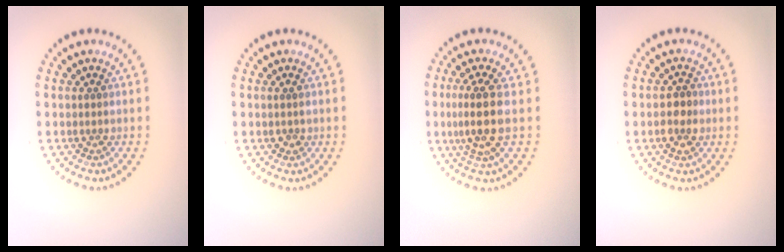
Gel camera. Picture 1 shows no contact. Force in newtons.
{"total": 0.9, "press": 0.8, "slide": 0.2}
{"total": 3.7, "press": 3.3, "slide": 1.7}
{"total": 2.3, "press": 2.3, "slide": 0.3}